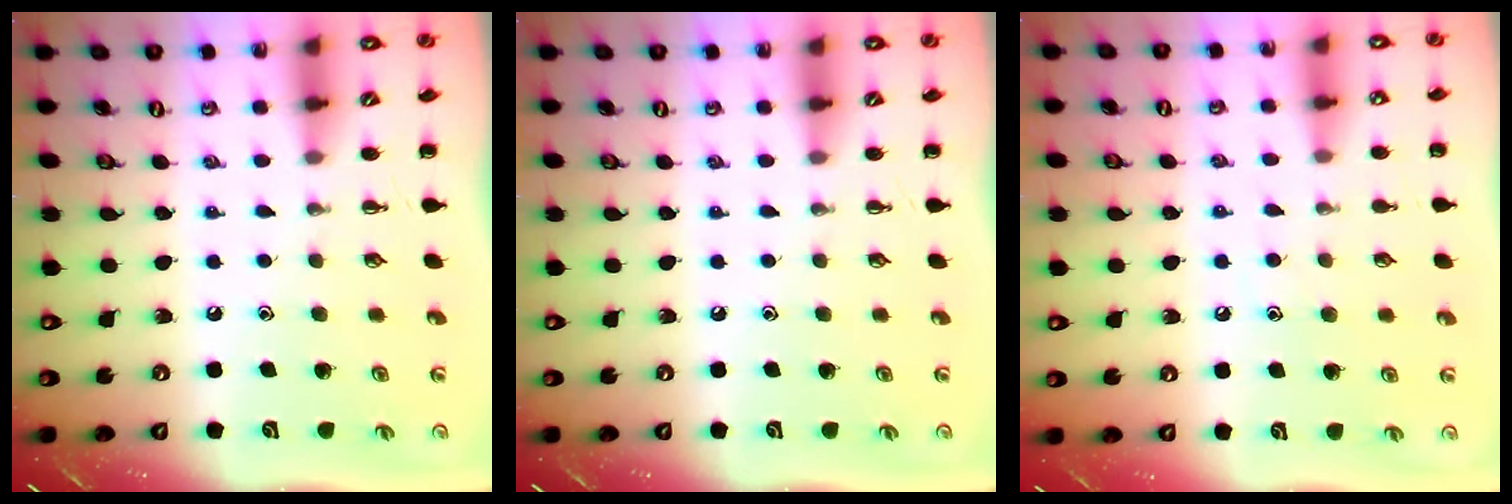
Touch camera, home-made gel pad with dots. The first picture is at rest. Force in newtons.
{"total": 0.0}
{"total": 7.4, "press": 7.2, "slide": 1.8}